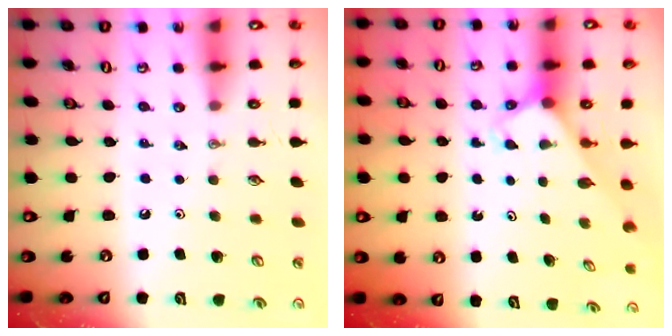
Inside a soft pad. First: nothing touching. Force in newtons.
{"total": 2.7, "press": 2.7, "slide": 0.2}